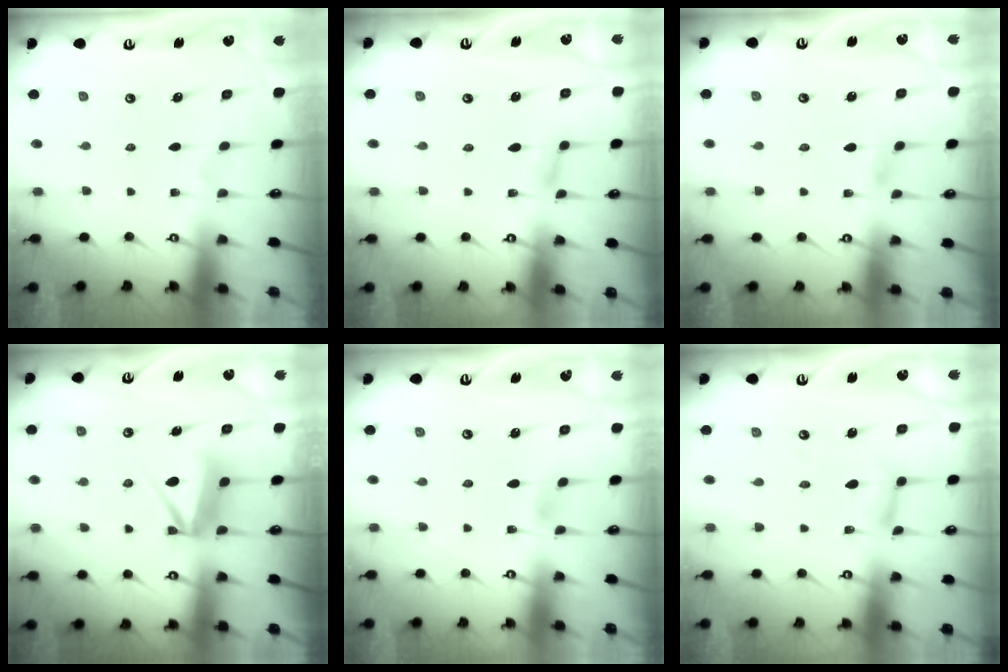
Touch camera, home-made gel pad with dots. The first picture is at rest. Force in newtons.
{"total": 3.7, "press": 3.6, "slide": 0.5}
{"total": 4.4, "press": 4.4, "slide": 0.4}
{"total": 8.7, "press": 8.7, "slide": 0.7}
{"total": 3.2, "press": 3.2, "slide": 0.4}
{"total": 7.8, "press": 7.7, "slide": 0.6}